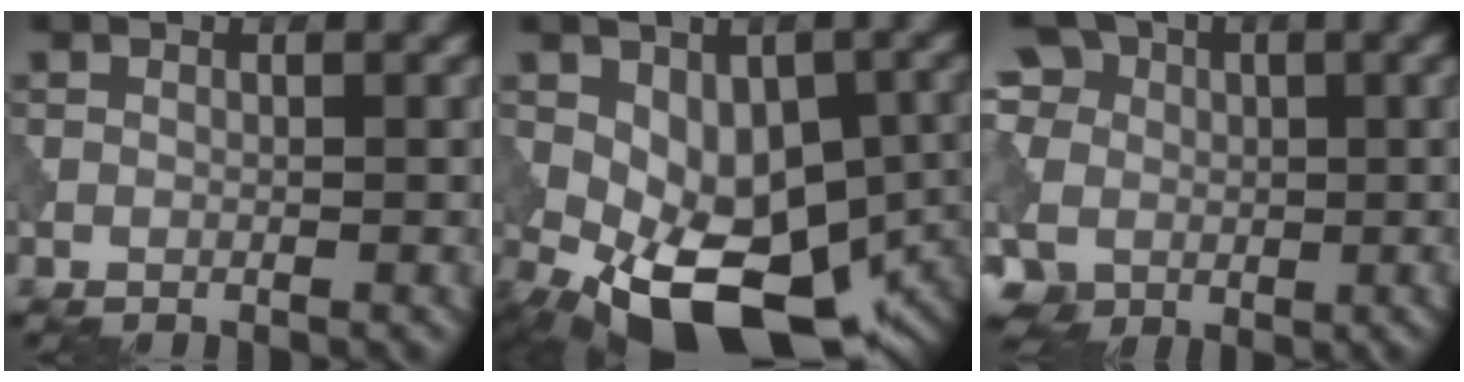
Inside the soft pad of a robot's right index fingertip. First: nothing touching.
{"total": 12.8, "force": [-3.9, 6.9, 10.0], "torque": [-0.156, -0.023, -0.051]}
{"total": 17.0, "force": [3.4, 14.6, 7.9], "torque": [-0.206, 0.022, 0.031]}